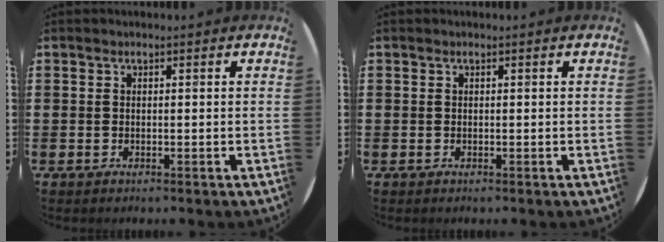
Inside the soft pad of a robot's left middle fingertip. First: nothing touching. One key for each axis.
{"total": 0.0}